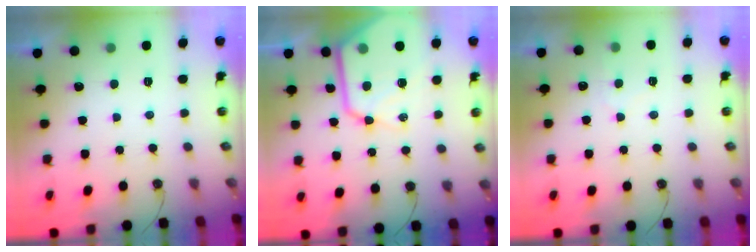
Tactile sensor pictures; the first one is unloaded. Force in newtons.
{"total": 16.3, "press": 16.2, "slide": 1.5}
{"total": 5.0, "press": 5.0, "slide": 0.6}